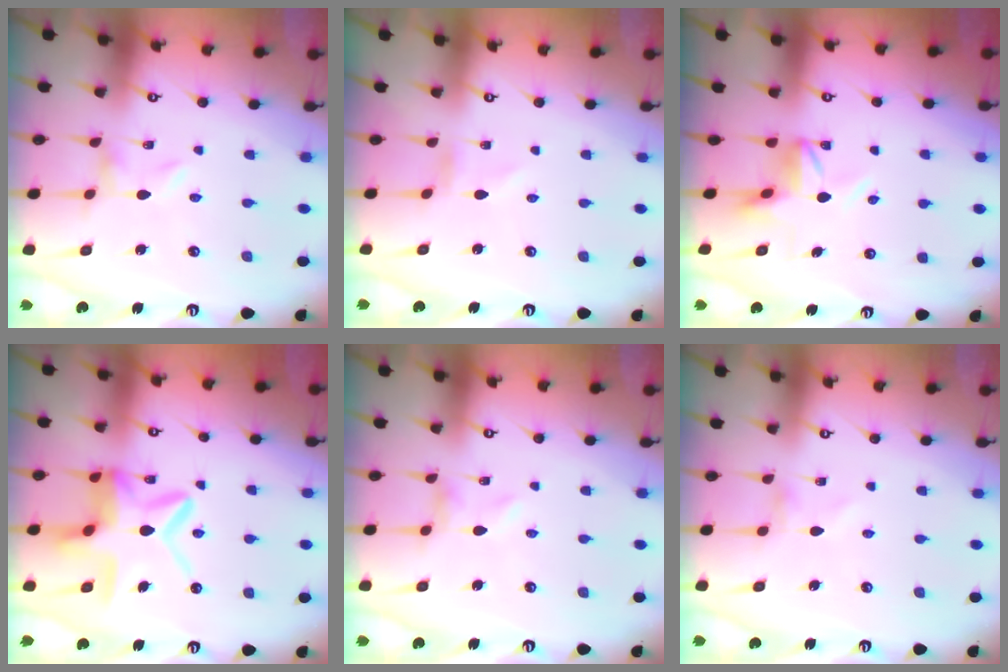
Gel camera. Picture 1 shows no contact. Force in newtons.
{"total": 0.0}
{"total": 5.0, "press": 5.0, "slide": 0.4}
{"total": 14.5, "press": 14.5, "slide": 1.2}
{"total": 0.7, "press": 0.7, "slide": 0.2}
{"total": 1.6, "press": 1.6, "slide": 0.2}